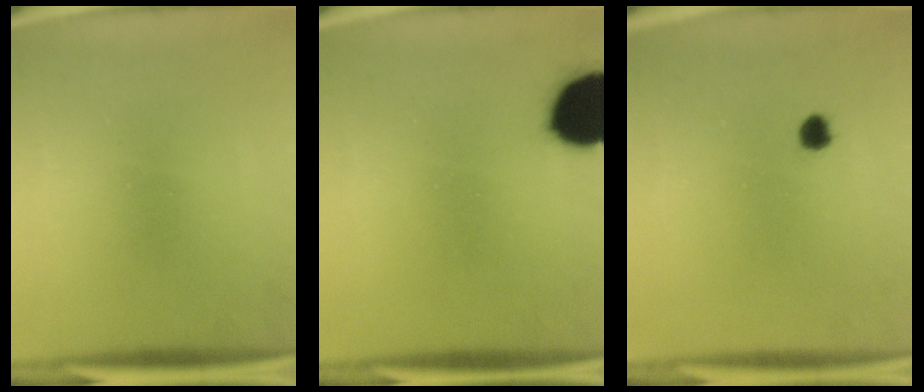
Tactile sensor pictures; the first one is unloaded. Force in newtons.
{"total": 16.0}
{"total": 1.7}